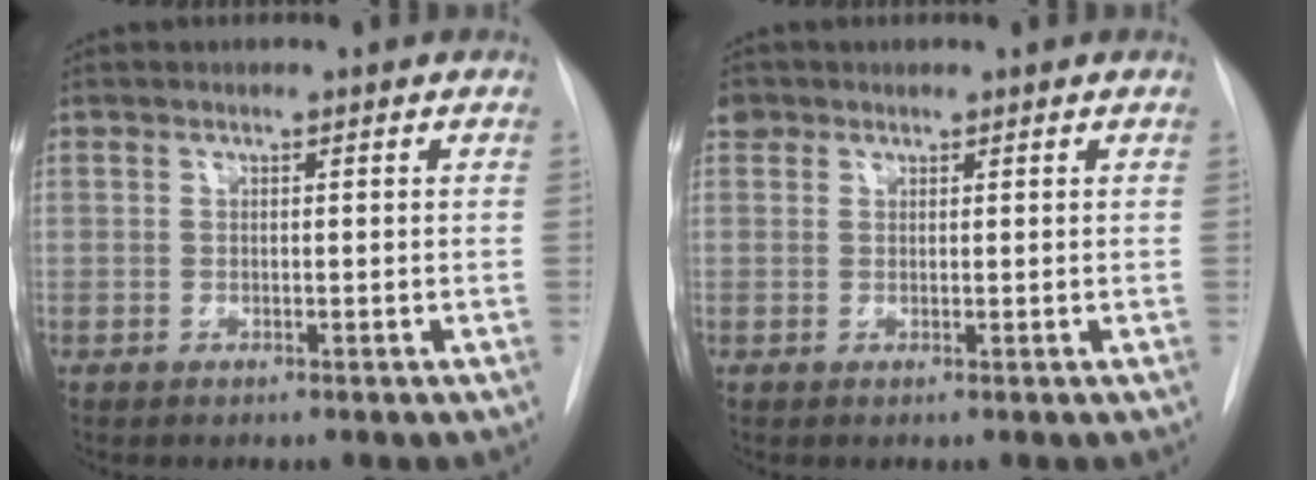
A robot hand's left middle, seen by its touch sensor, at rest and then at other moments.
{"total": 1.7, "force": [1.0, 1.4, 0.1], "torque": [0.005, 0.013, 0.014]}